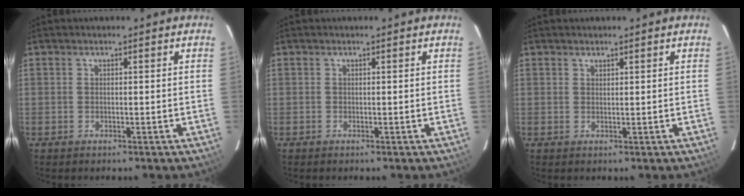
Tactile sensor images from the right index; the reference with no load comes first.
{"total": 0.0}
{"total": 0.7, "force": [0.6, 0.2, 0.1], "torque": [-0.002, 0.002, 0.013]}